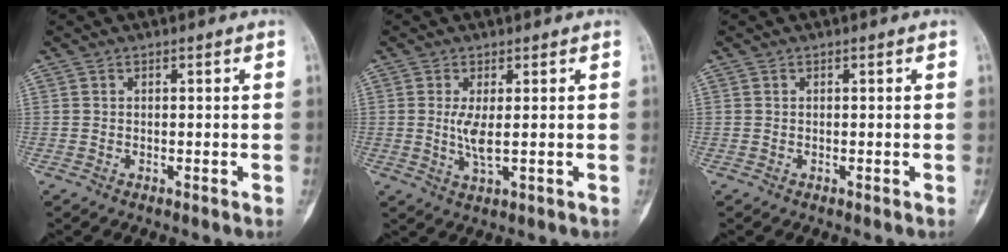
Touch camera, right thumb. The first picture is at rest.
{"total": 3.9, "force": [0.2, 0.8, 3.8], "torque": [-0.092, -0.015, 0.006]}
{"total": 0.0}